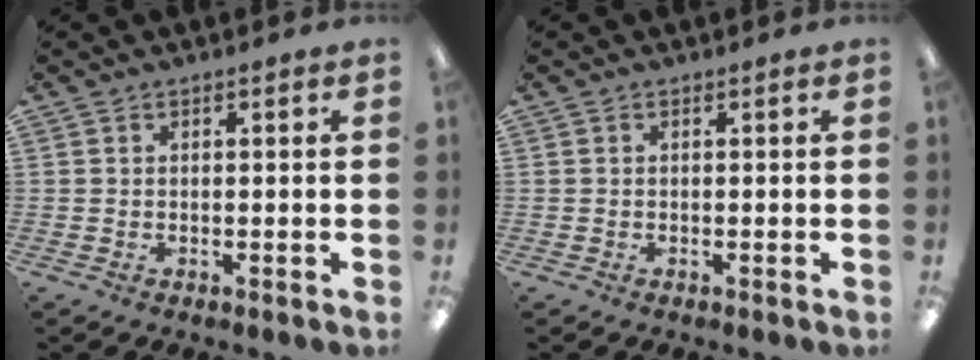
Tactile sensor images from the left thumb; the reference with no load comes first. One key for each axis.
{"total": 0.0}